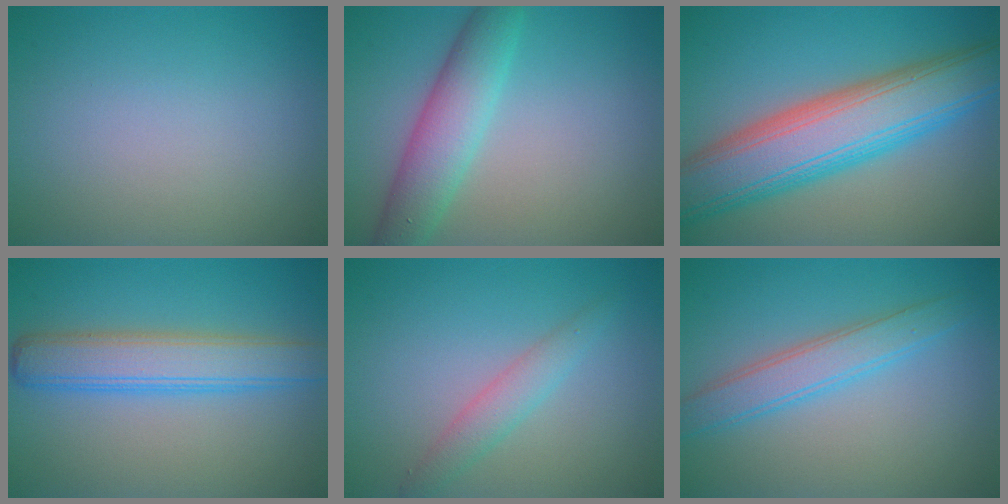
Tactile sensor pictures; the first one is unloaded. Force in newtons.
{"total": 5.1, "press": 5.1, "slide": 0.1}
{"total": 10.5, "press": 10.5, "slide": 0.3}
{"total": 5.2, "press": 5.2, "slide": 0.1}
{"total": 2.2, "press": 2.2, "slide": 0.1}
{"total": 3.5, "press": 3.5, "slide": 0.1}